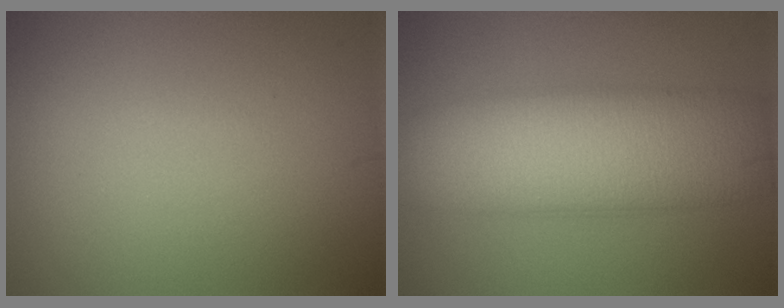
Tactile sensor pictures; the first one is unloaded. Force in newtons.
{"total": 11.2, "press": 11.2, "slide": 0.2}